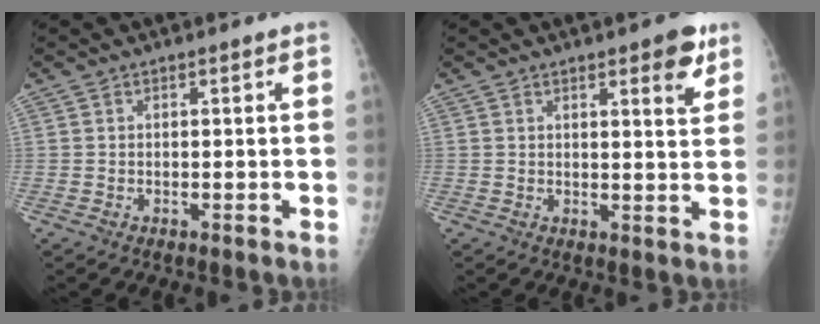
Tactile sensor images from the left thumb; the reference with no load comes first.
{"total": 5.8, "force": [3.4, 1.6, 4.4], "torque": [-0.043, -0.016, 0.038]}